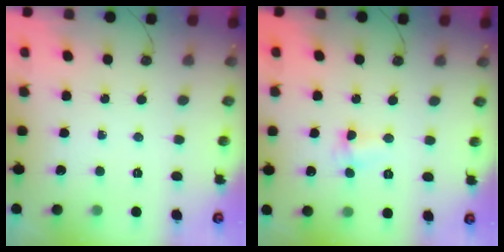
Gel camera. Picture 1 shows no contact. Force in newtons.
{"total": 2.9, "press": 2.8, "slide": 0.7}